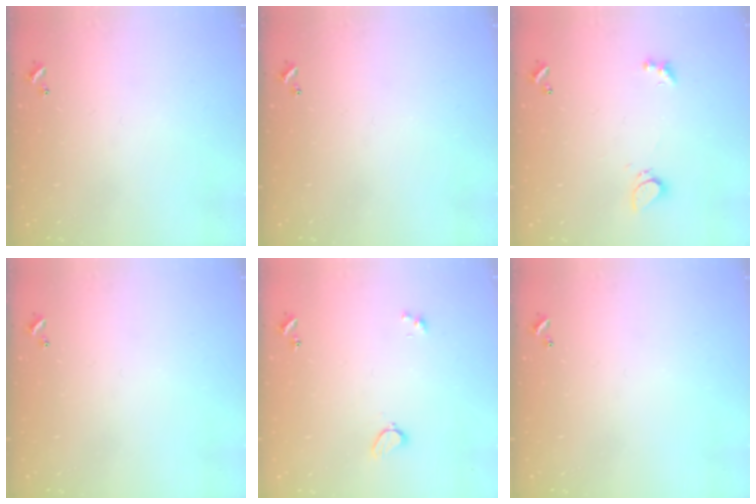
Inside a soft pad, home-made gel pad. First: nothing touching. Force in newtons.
{"total": 0.0}
{"total": 2.4, "press": 2.4, "slide": 0.5}
{"total": 0.0}
{"total": 1.7, "press": 1.6, "slide": 0.6}
{"total": 0.0}